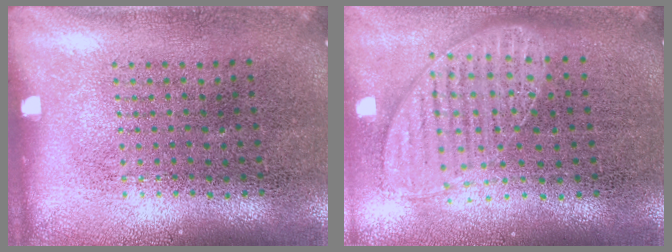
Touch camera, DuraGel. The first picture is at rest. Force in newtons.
{"total": 1.2, "press": 1.2, "slide": 0.3}